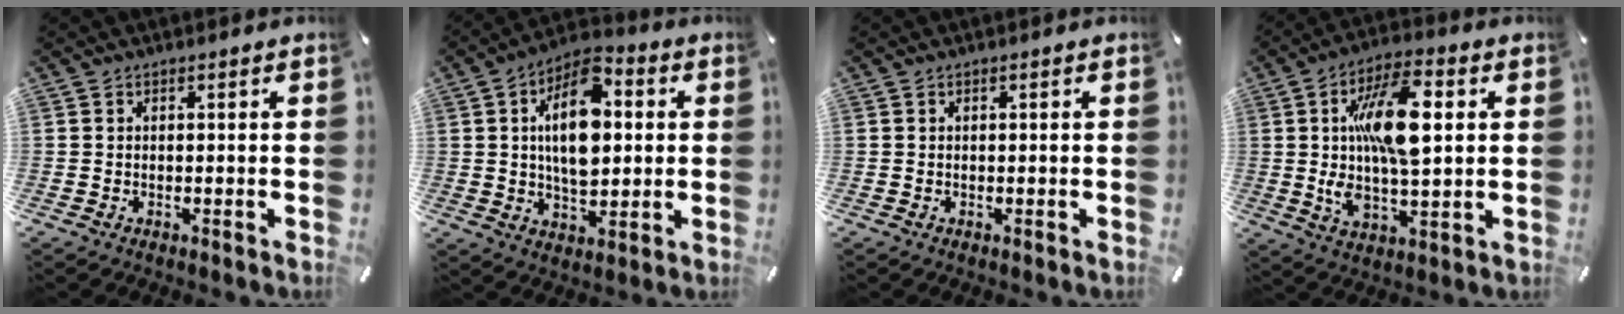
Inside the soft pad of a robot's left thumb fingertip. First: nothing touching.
{"total": 15.1, "force": [2.8, 9.1, 11.8], "torque": [-0.210, -0.001, 0.041]}
{"total": 0.0}
{"total": 17.3, "force": [3.6, 7.9, 15.0], "torque": [-0.274, -0.007, 0.055]}